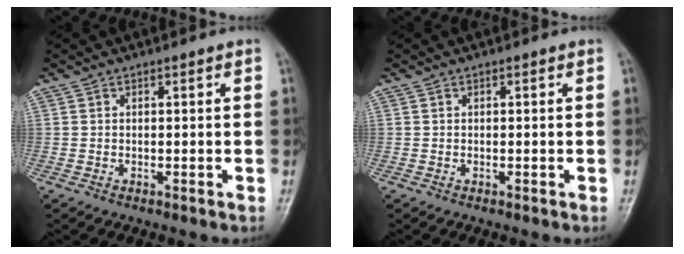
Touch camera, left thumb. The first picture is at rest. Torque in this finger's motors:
{"motor_torque": [0.01, 0.02, -0.03, -0.08, 0.00]}